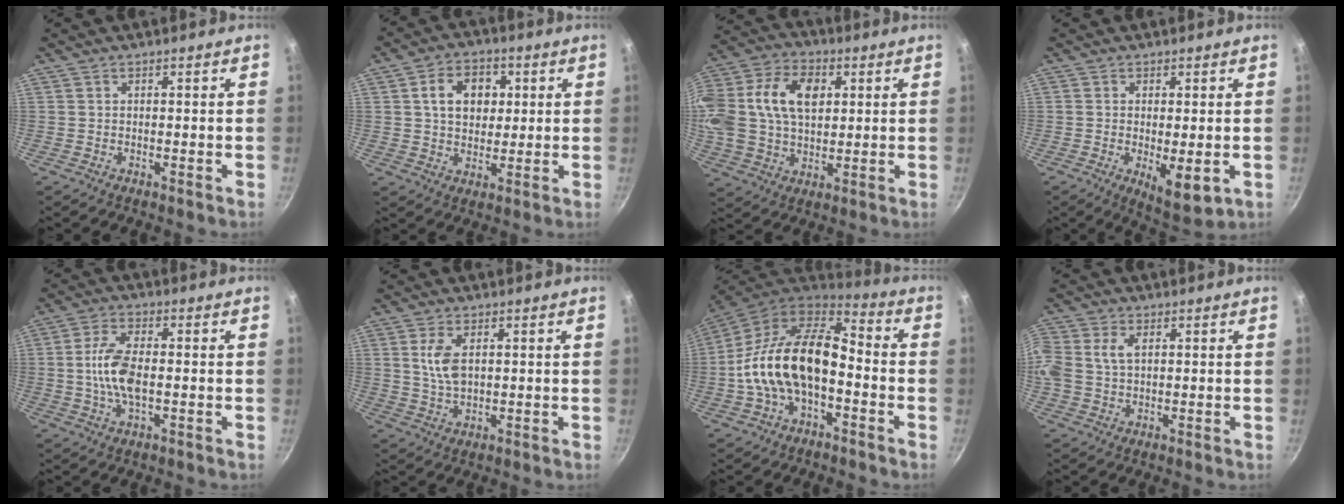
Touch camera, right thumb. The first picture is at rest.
{"total": 9.2, "force": [2.1, 6.9, 5.7], "torque": [-0.067, 0.006, 0.030]}
{"total": 23.1, "force": [5.2, 16.0, 15.8], "torque": [-0.341, 0.034, 0.086]}
{"total": 7.4, "force": [-1.4, 2.5, 6.8], "torque": [-0.100, -0.014, -0.009]}
{"total": 8.5, "force": [-0.6, 4.0, 7.5], "torque": [-0.153, 0.011, -0.018]}
{"total": 5.7, "force": [1.3, 3.0, 4.7], "torque": [-0.089, -0.007, 0.028]}
{"total": 19.5, "force": [-3.0, 11.2, 15.7], "torque": [-0.263, 0.048, -0.065]}
{"total": 5.8, "force": [1.1, 4.0, 4.0], "torque": [-0.080, 0.008, 0.016]}